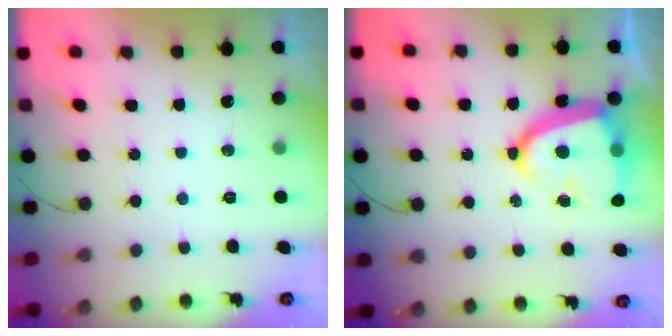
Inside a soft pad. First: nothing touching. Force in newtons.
{"total": 16.6, "press": 16.5, "slide": 1.7}